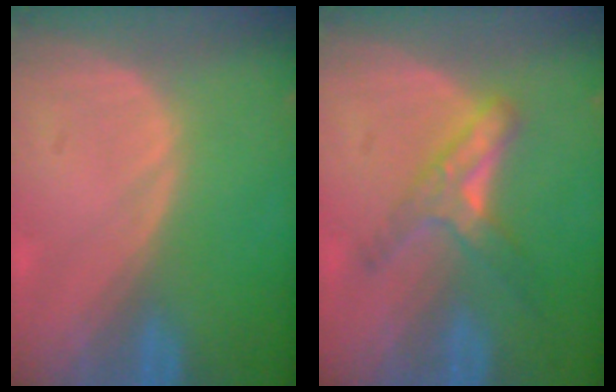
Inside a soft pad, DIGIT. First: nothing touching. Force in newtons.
{"total": 5.1, "press": 5.0, "slide": 0.9}